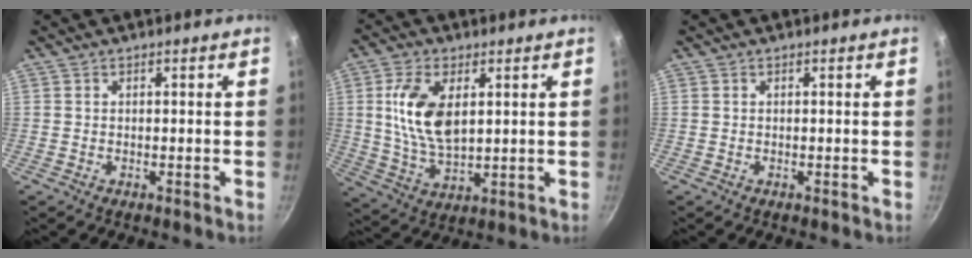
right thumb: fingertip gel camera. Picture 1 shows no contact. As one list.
[{"total": 12.0, "force": [2.9, 6.5, 9.7], "torque": [-0.180, -0.013, 0.060]}, {"total": 0.0}]